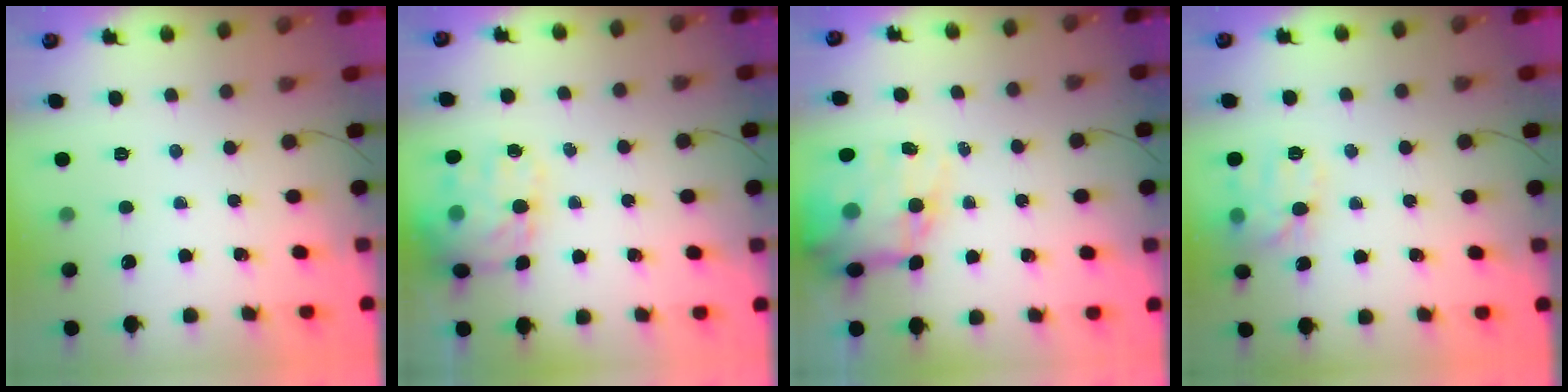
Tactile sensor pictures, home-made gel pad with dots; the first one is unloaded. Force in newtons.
{"total": 13.2, "press": 12.7, "slide": 3.4}
{"total": 15.5, "press": 15.1, "slide": 3.8}
{"total": 11.3, "press": 11.3, "slide": 0.6}